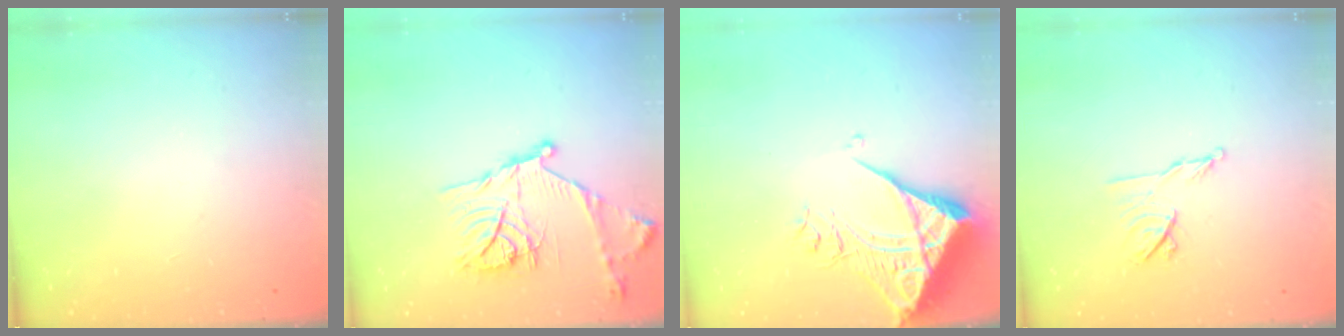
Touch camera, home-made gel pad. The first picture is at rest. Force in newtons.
{"total": 17.5, "press": 17.5, "slide": 1.2}
{"total": 10.6, "press": 10.6, "slide": 1.1}
{"total": 8.1, "press": 8.0, "slide": 1.3}